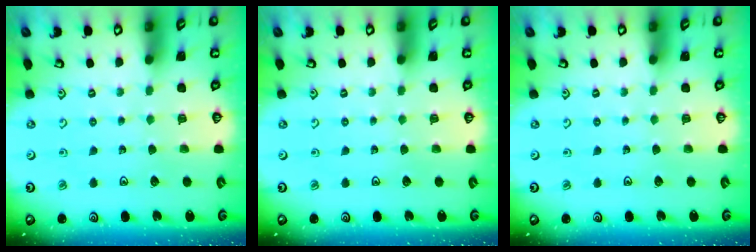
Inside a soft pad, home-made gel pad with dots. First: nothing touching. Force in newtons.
{"total": 0.0}
{"total": 0.0}